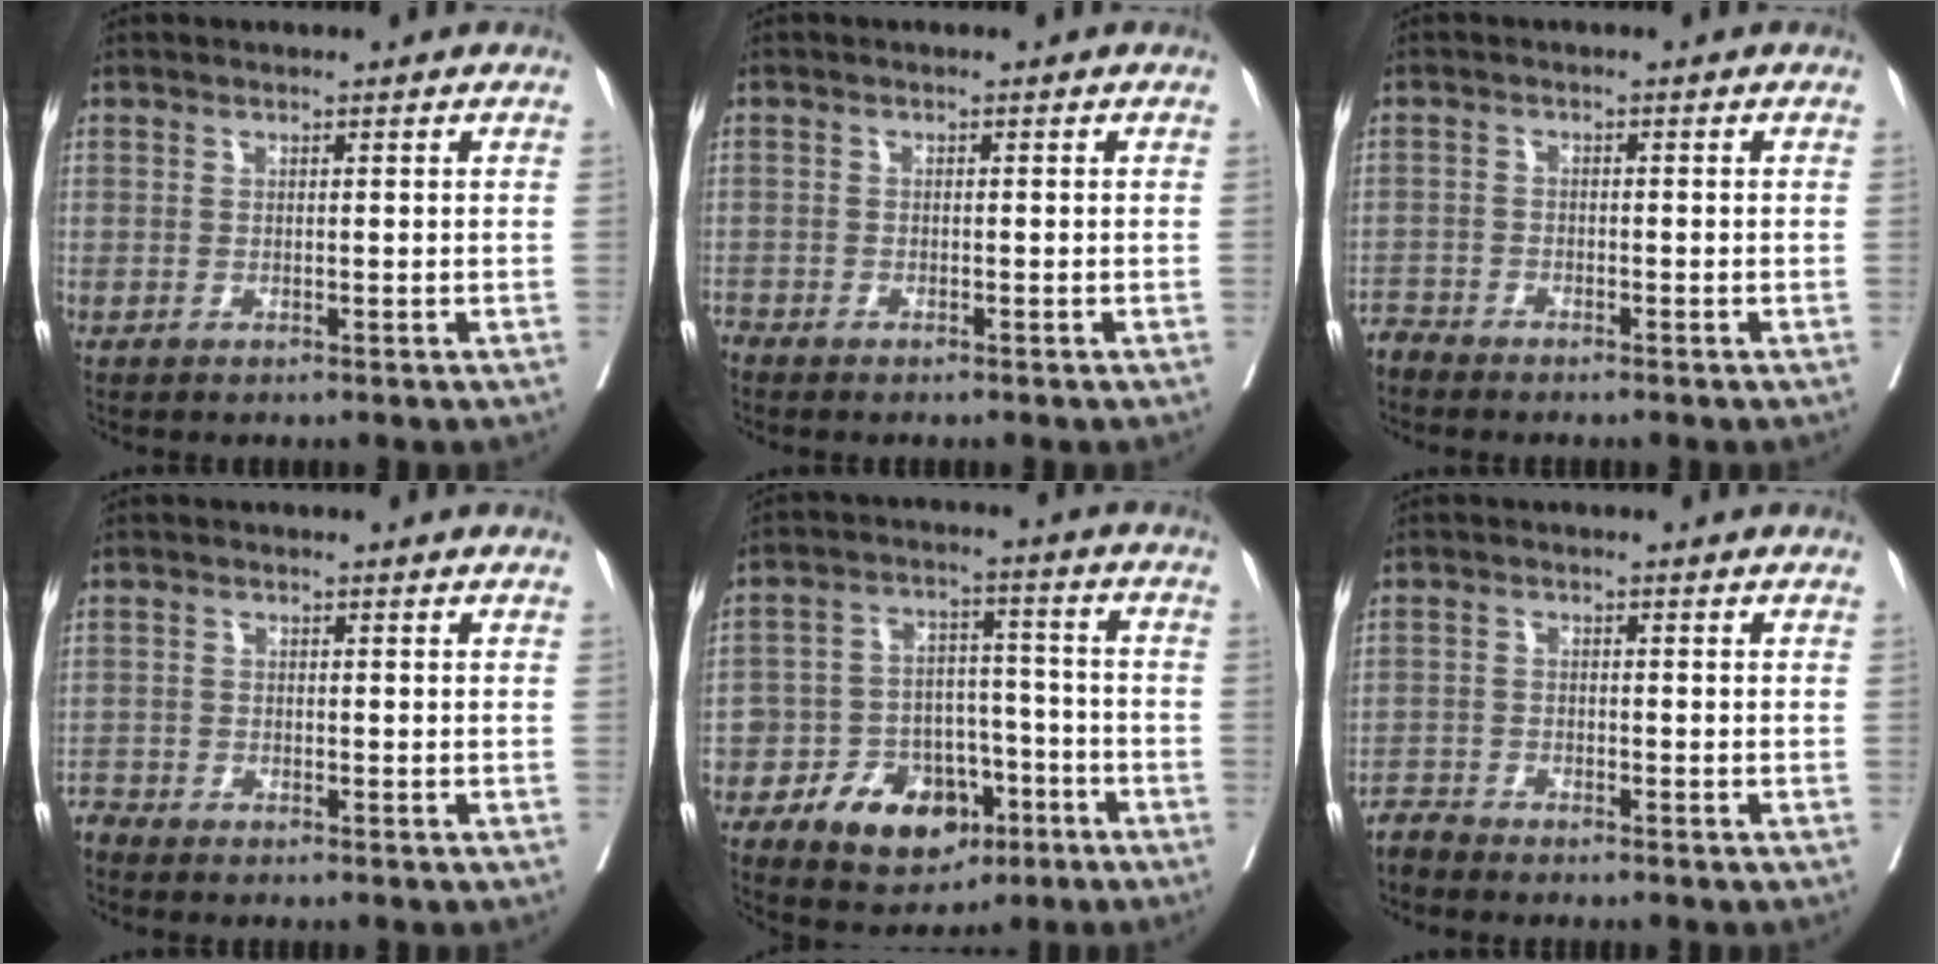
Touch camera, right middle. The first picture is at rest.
{"total": 1.3, "force": [-1.2, 0.4, -0.1], "torque": [0.005, 0.000, -0.024]}
{"total": 2.2, "force": [-2.1, 0.1, -0.6], "torque": [0.017, -0.008, -0.043]}
{"total": 1.7, "force": [-1.6, 0.1, -0.4], "torque": [0.012, -0.006, -0.034]}
{"total": 12.1, "force": [-6.3, 7.7, 6.8], "torque": [-0.103, 0.023, -0.093]}
{"total": 2.4, "force": [-2.3, 0.2, -0.6], "torque": [0.019, -0.009, -0.046]}